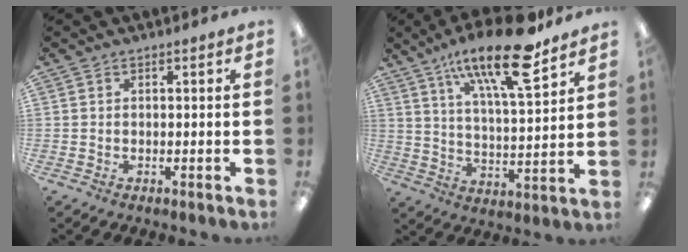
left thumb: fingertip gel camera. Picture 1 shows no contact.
{"total": 19.5, "force": [12.9, 5.4, 13.7], "torque": [-0.222, -0.068, 0.207]}